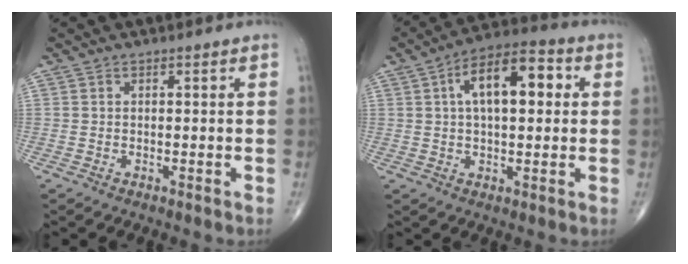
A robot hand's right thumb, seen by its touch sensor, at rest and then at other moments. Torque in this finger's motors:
{"motor_torque": [0.52, 2.89, 0.46, -0.36, 0.36]}